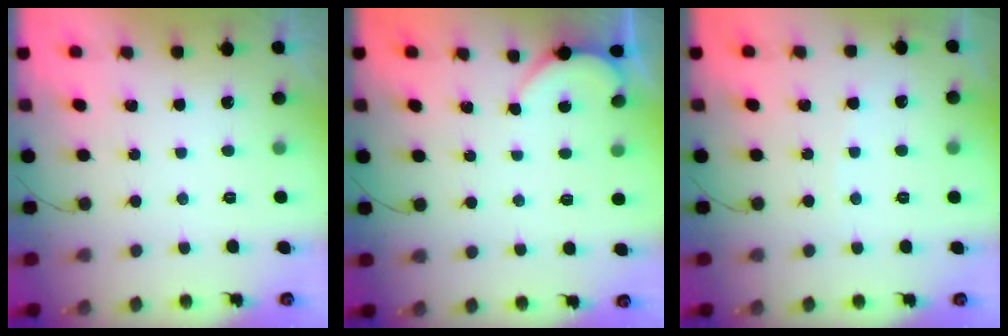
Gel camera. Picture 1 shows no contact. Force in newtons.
{"total": 1.4, "press": 1.4, "slide": 0.2}
{"total": 3.1, "press": 3.1, "slide": 0.4}